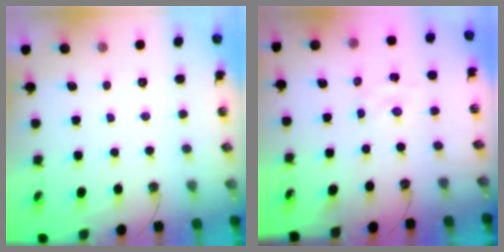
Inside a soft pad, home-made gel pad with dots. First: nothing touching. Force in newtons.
{"total": 1.7, "press": 1.6, "slide": 0.3}